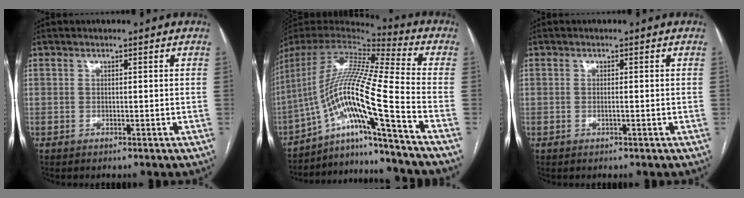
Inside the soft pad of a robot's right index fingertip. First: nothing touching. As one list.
[{"total": 18.5, "force": [-9.4, -2.3, 15.7], "torque": [-0.308, 0.004, -0.168]}, {"total": 0.5, "force": [-0.2, -0.1, 0.5], "torque": [-0.008, 0.002, -0.004]}]